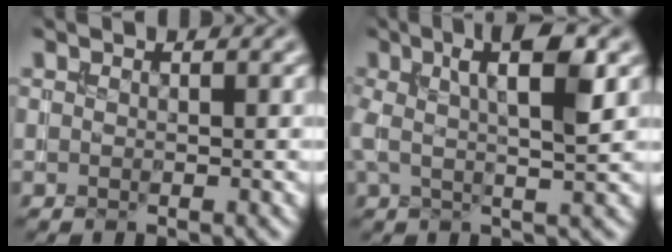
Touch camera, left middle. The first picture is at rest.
{"total": 6.2, "force": [1.9, 1.3, 5.8], "torque": [-0.092, 0.008, 0.029]}